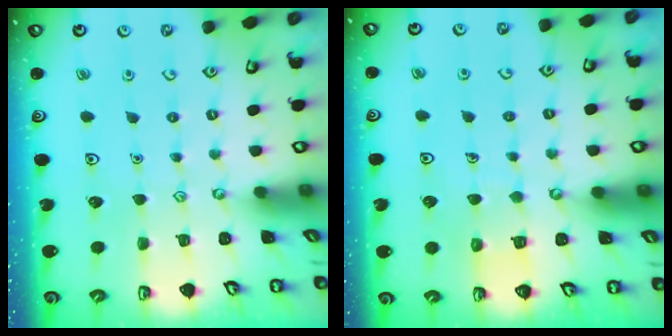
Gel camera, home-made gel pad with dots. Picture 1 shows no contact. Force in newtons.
{"total": 6.0, "press": 6.0, "slide": 0.3}